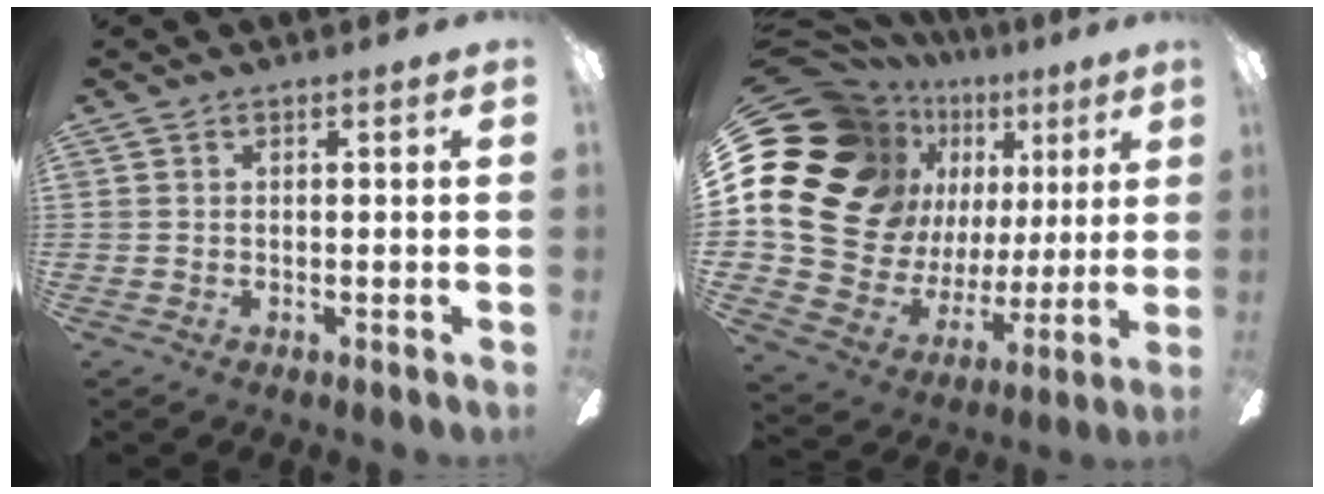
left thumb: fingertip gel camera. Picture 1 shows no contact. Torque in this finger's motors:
{"motor_torque": [1.15, 3.40, 2.77, 0.00, 0.53]}